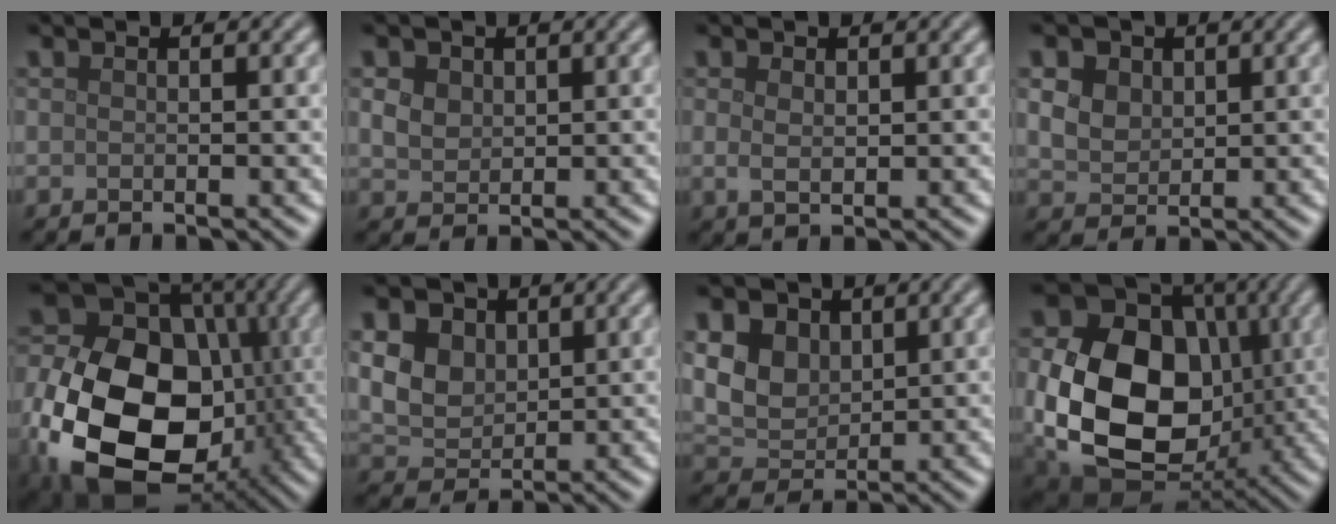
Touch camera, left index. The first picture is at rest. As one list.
[{"total": 2.4, "force": [1.0, 1.8, 1.1], "torque": [-0.026, 0.004, 0.012]}, {"total": 1.4, "force": [0.4, 0.8, 1.1], "torque": [-0.023, -0.002, 0.010]}, {"total": 7.7, "force": [3.5, 5.7, 3.8], "torque": [-0.091, 0.030, 0.046]}, {"total": 19.2, "force": [-4.4, 13.9, 12.5], "torque": [-0.249, -0.039, -0.071]}, {"total": 7.8, "force": [2.8, 5.9, 4.3], "torque": [-0.106, 0.025, 0.041]}, {"total": 6.7, "force": [2.2, 5.0, 3.9], "torque": [-0.105, 0.012, 0.035]}, {"total": 17.8, "force": [-0.8, 13.7, 11.4], "torque": [-0.213, -0.026, -0.008]}]